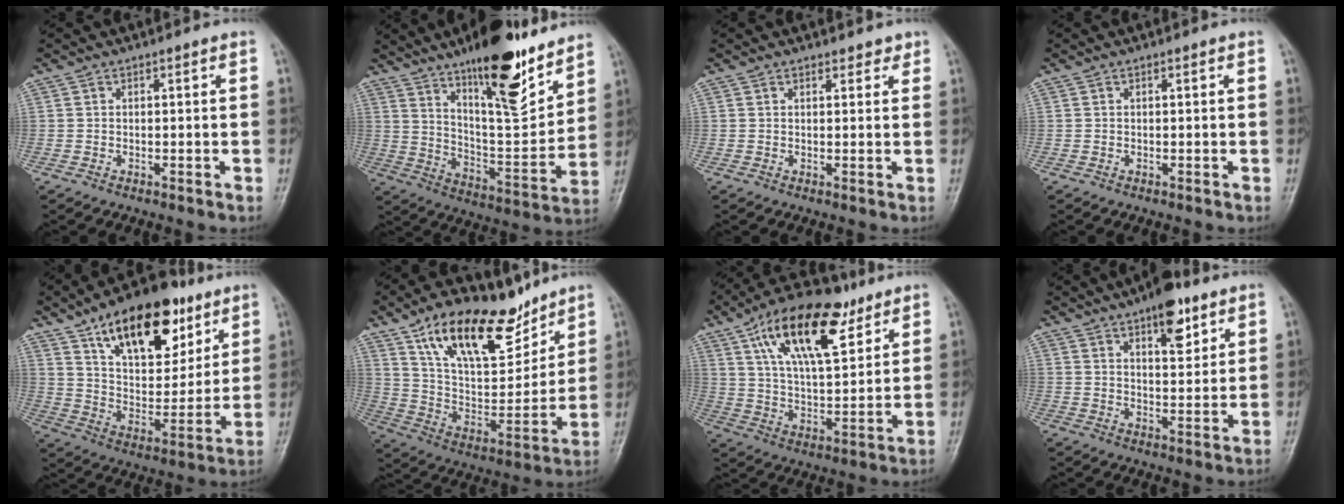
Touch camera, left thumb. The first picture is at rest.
{"total": 20.0, "force": [13.6, 5.7, 13.5], "torque": [-0.170, -0.088, 0.224]}
{"total": 1.8, "force": [1.4, 1.0, 0.4], "torque": [0.010, -0.008, 0.014]}
{"total": 0.0}
{"total": 22.1, "force": [12.6, 11.0, 14.5], "torque": [-0.181, -0.045, 0.213]}
{"total": 22.0, "force": [14.3, 9.7, 13.6], "torque": [-0.181, -0.058, 0.253]}
{"total": 19.0, "force": [9.9, 8.5, 13.8], "torque": [-0.202, -0.028, 0.171]}
{"total": 9.2, "force": [5.5, 3.7, 6.4], "torque": [-0.071, -0.028, 0.080]}